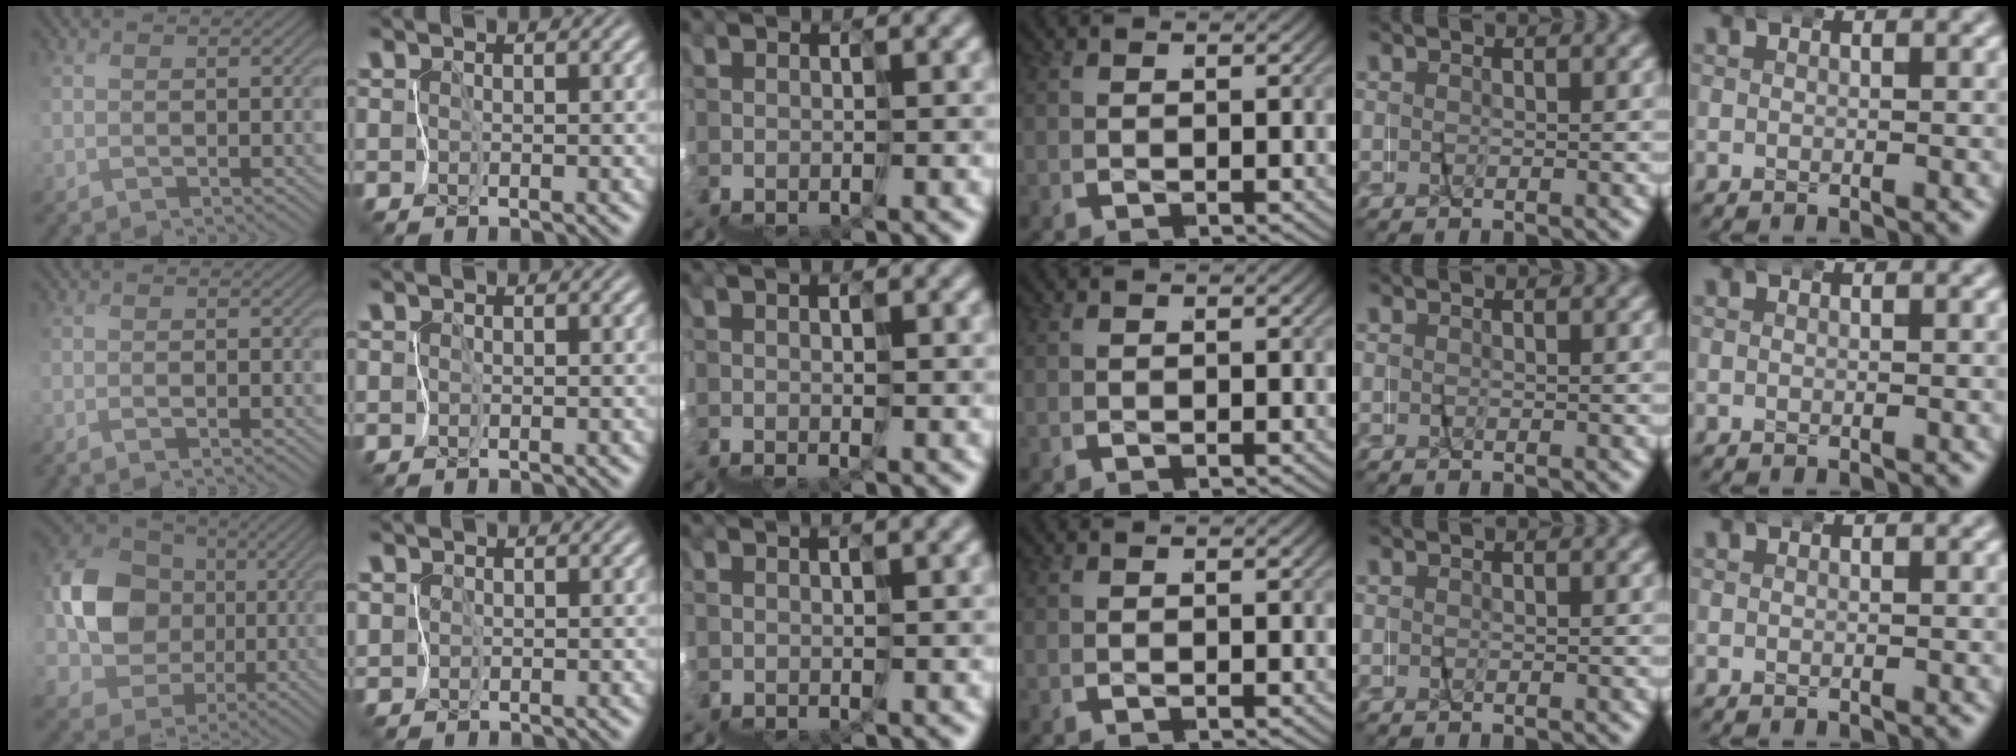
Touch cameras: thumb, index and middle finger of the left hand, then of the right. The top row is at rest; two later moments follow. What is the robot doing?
{"motion": "wrap", "object": "napkin"}